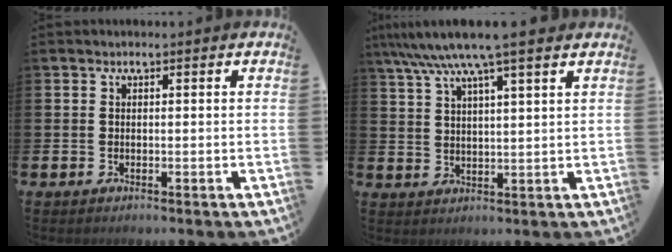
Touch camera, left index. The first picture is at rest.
{"total": 8.1, "force": [6.9, 0.1, 4.2], "torque": [-0.101, -0.021, 0.122]}